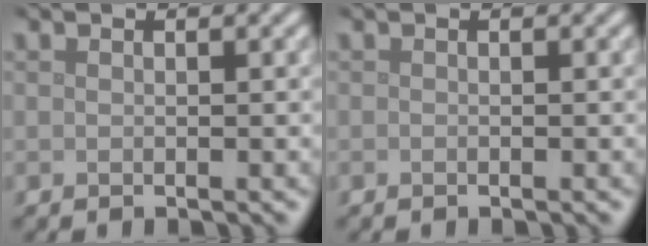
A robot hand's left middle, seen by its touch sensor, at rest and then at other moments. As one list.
[{"total": 0.0}]